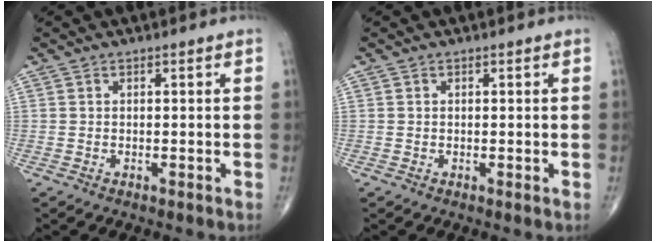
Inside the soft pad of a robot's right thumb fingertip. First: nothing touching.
{"total": 0.0}